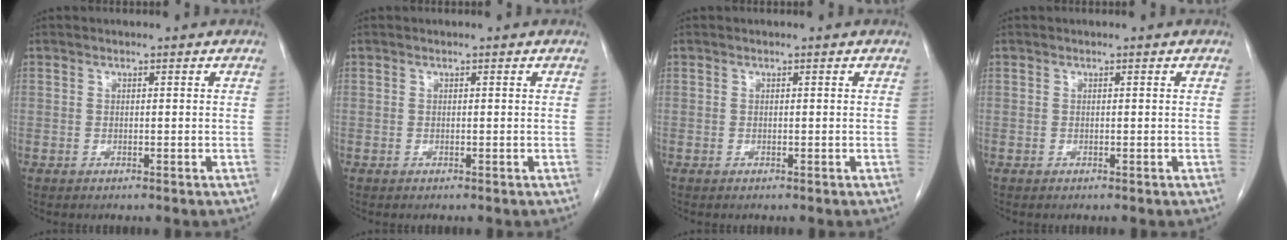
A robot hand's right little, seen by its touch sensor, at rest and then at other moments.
{"total": 0.0}
{"total": 0.0}
{"total": 0.0}